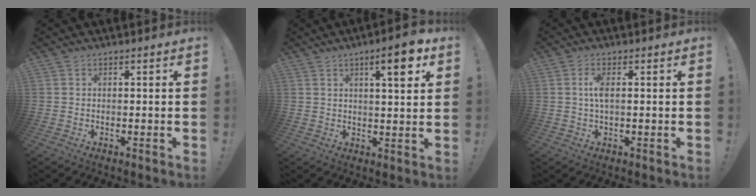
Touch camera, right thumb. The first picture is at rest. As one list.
[{"total": 8.4, "force": [4.1, 1.6, 7.2], "torque": [-0.093, -0.014, 0.056]}, {"total": 3.8, "force": [0.3, 1.1, 3.7], "torque": [-0.071, -0.001, -0.001]}]